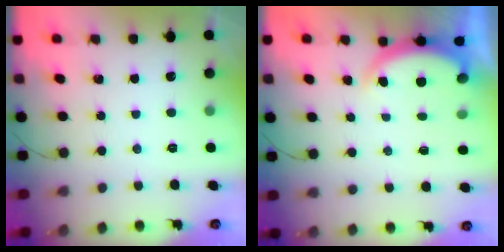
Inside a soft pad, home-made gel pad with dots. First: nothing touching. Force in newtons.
{"total": 3.8, "press": 3.8, "slide": 0.6}